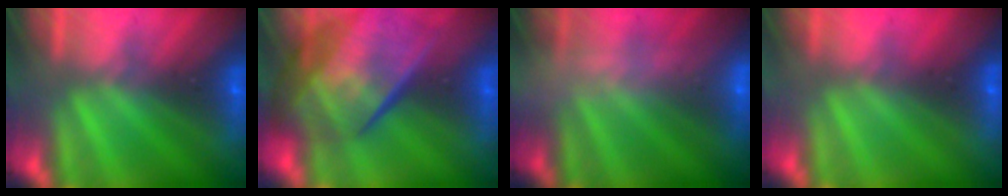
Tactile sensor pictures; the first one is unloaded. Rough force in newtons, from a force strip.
{"total": 11.0}
{"total": 2.5}
{"total": 2.4}